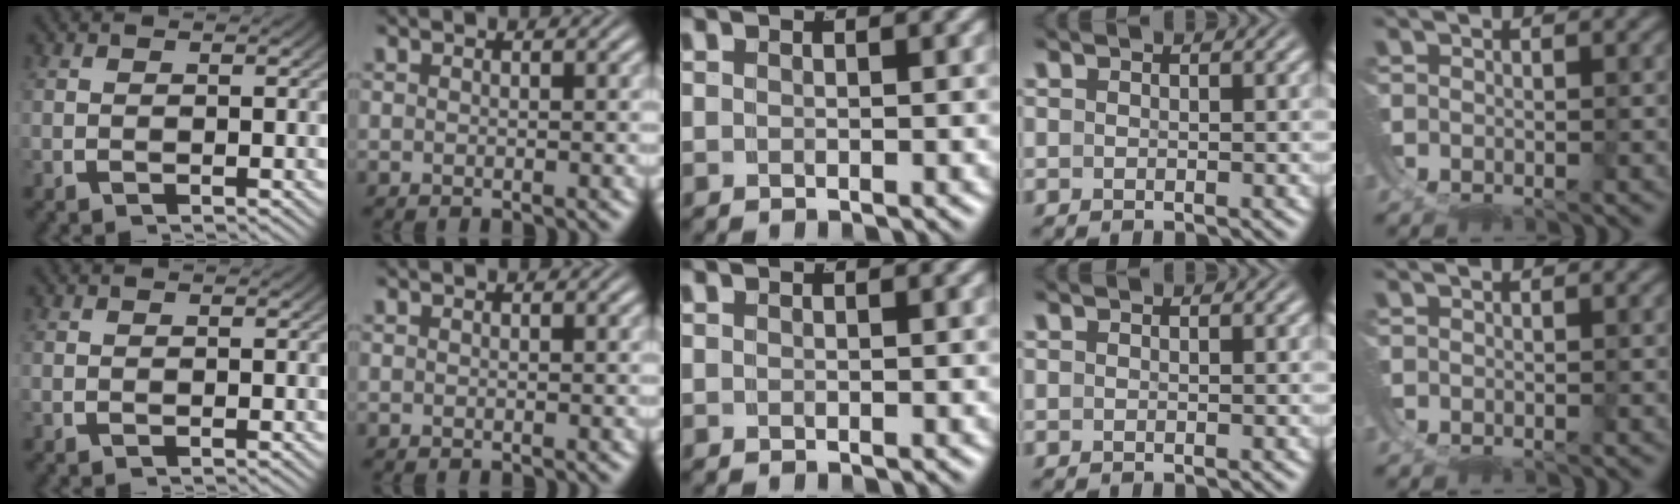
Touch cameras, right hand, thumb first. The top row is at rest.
{}